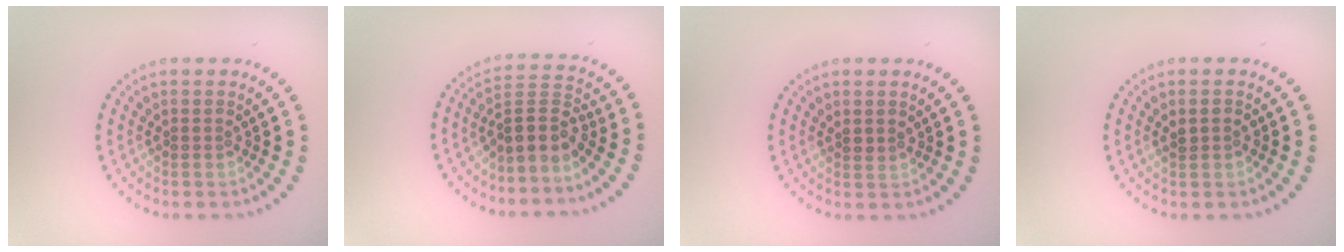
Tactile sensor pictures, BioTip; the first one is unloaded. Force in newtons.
{"total": 3.2, "press": 2.4, "slide": 2.0}
{"total": 0.7, "press": 0.5, "slide": 0.5}
{"total": 1.2, "press": 1.2, "slide": 0.1}